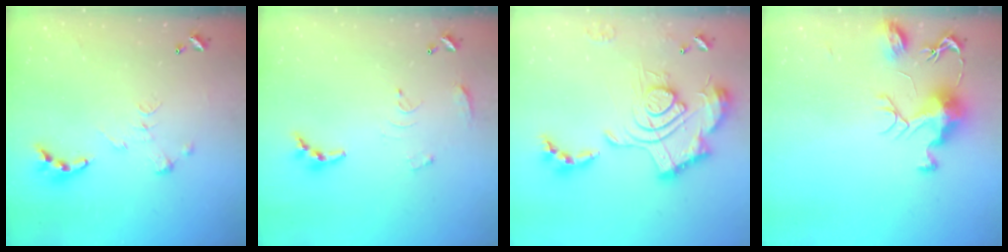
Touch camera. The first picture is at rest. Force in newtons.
{"total": 8.7, "press": 8.7, "slide": 0.5}
{"total": 2.5, "press": 1.9, "slide": 1.7}
{"total": 9.5, "press": 9.4, "slide": 1.4}